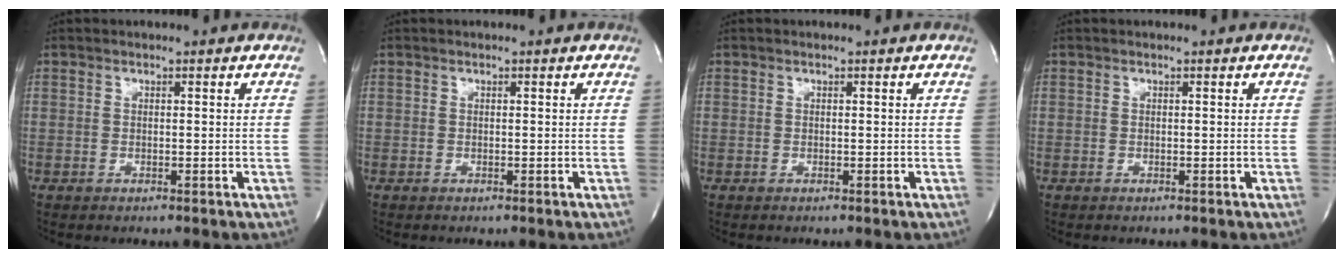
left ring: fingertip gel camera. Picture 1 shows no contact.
{"total": 0.0}
{"total": 0.0}
{"total": 0.0}